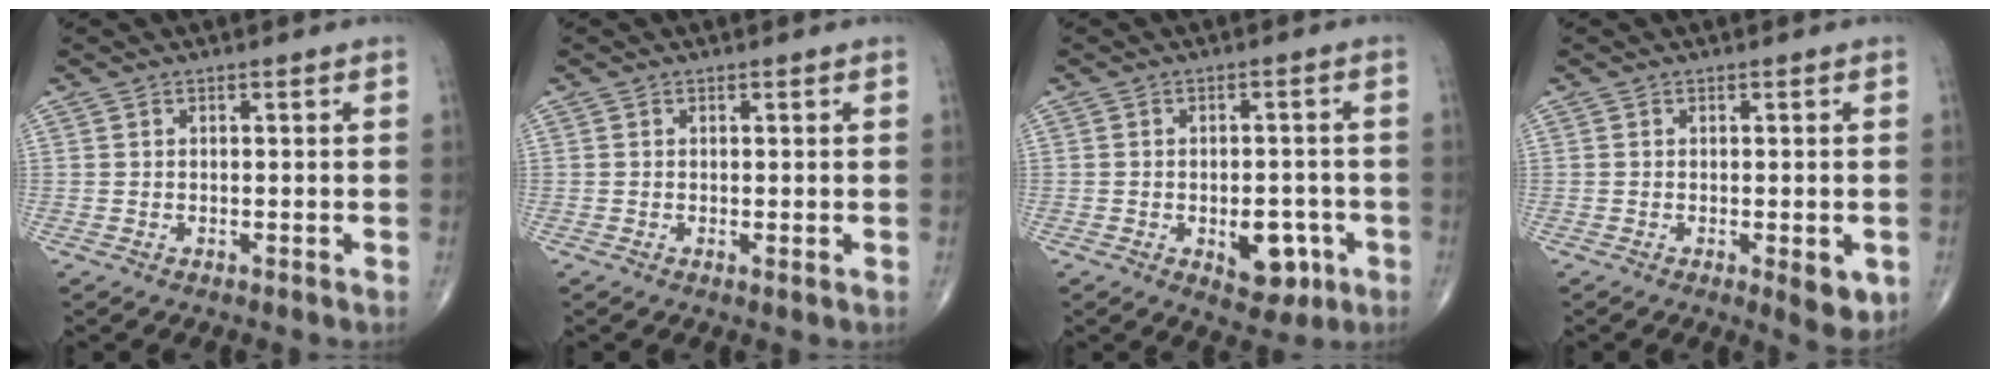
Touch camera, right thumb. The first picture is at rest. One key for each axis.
{"total": 0.5, "fx": 0.0, "fy": 0.1, "fz": 0.5, "tx": -0.014, "ty": -0.004, "tz": -0.002}
{"total": 7.8, "fx": -2.7, "fy": 4.4, "fz": 5.8, "tx": -0.052, "ty": 0.011, "tz": -0.026}
{"total": 4.8, "fx": -1.4, "fy": 1.7, "fz": 4.2, "tx": -0.044, "ty": -0.009, "tz": -0.013}